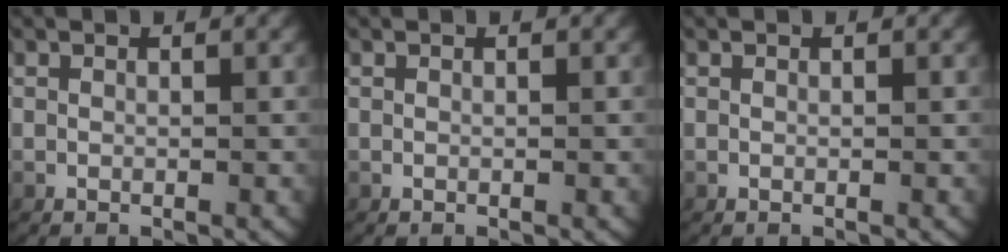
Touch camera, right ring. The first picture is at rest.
{"total": 0.0}
{"total": 0.0}